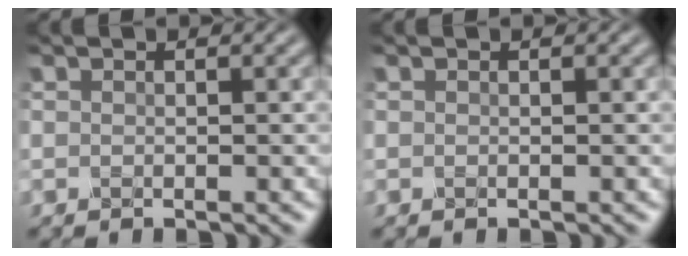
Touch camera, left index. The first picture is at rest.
{"total": 0.0}